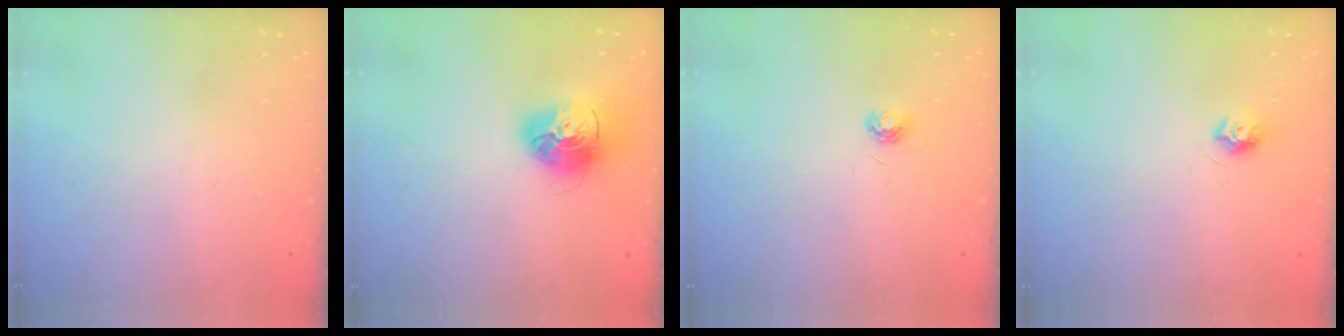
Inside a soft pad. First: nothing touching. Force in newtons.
{"total": 16.2, "press": 16.1, "slide": 1.8}
{"total": 4.5, "press": 4.5, "slide": 0.5}
{"total": 6.8, "press": 6.8, "slide": 0.5}